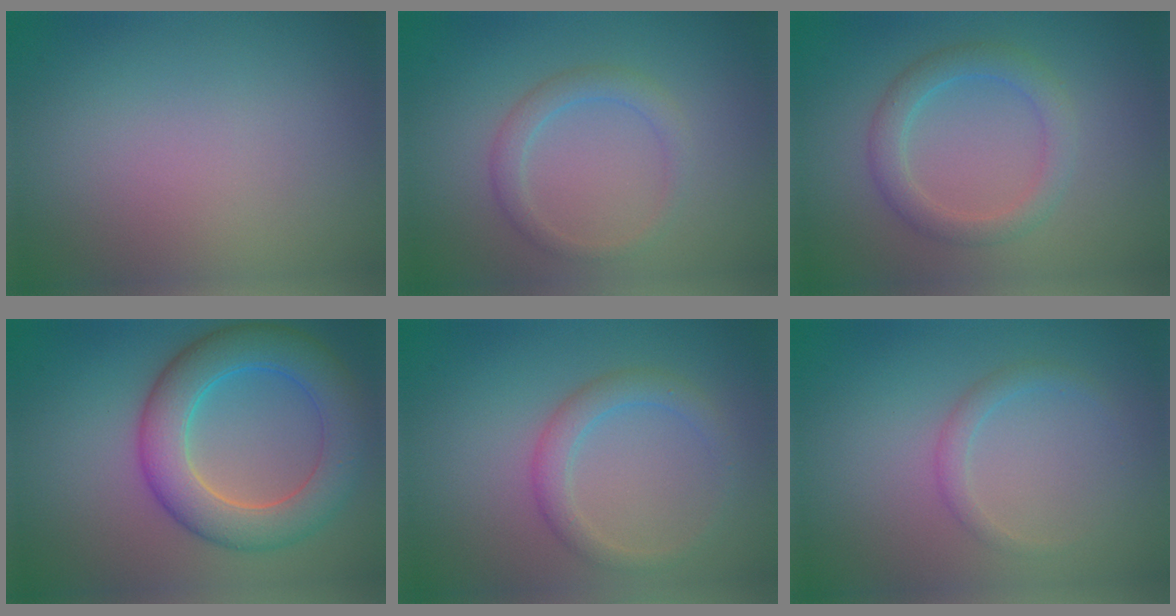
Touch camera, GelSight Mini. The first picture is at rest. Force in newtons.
{"total": 1.9, "press": 1.9, "slide": 0.1}
{"total": 2.9, "press": 2.9, "slide": 0.2}
{"total": 7.4, "press": 7.4, "slide": 0.5}
{"total": 2.5, "press": 2.5, "slide": 0.0}
{"total": 1.4, "press": 1.4, "slide": 0.0}